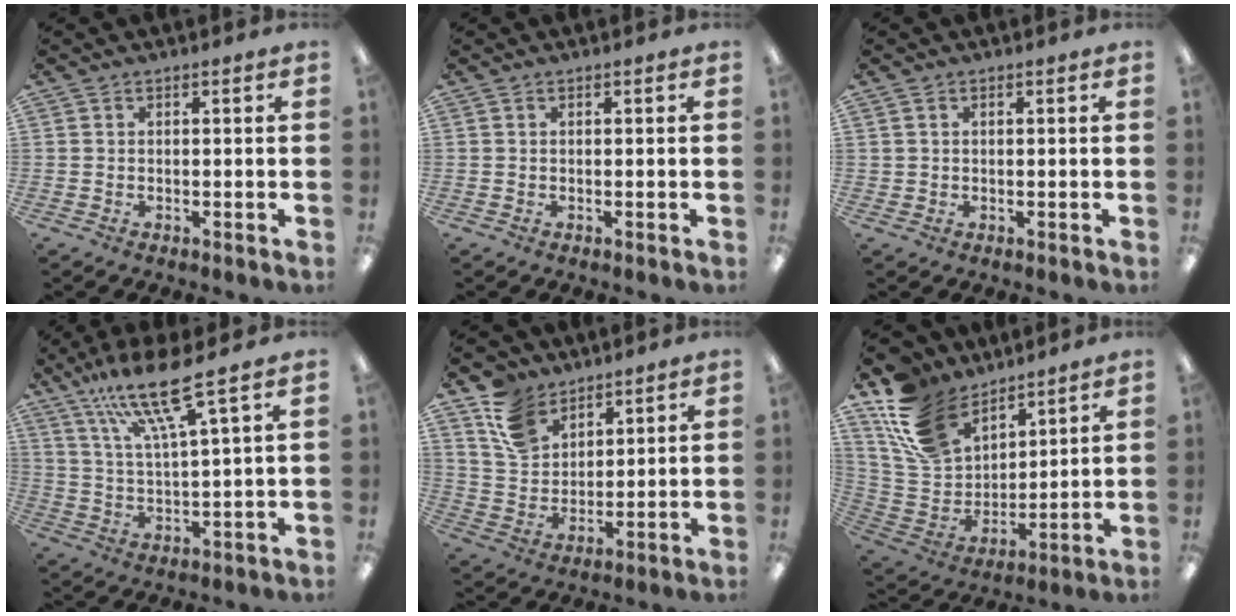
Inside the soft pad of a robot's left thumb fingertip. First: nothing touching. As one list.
[{"total": 0.0}, {"total": 0.9, "force": [0.4, 0.8, 0.2], "torque": [-0.004, 0.004, 0.008]}, {"total": 14.2, "force": [10.0, 1.9, 9.9], "torque": [-0.198, -0.044, 0.170]}, {"total": 10.8, "force": [7.9, 6.6, 3.4], "torque": [-0.085, -0.034, 0.156]}, {"total": 16.5, "force": [11.4, 9.9, 6.8], "torque": [-0.171, -0.055, 0.223]}]